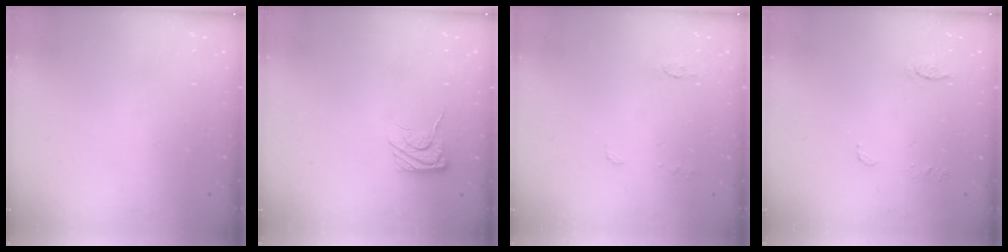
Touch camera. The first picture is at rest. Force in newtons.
{"total": 6.1, "press": 5.9, "slide": 1.6}
{"total": 5.2, "press": 5.1, "slide": 0.5}
{"total": 6.9, "press": 6.9, "slide": 0.5}